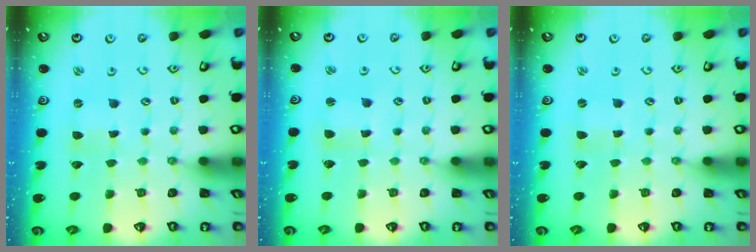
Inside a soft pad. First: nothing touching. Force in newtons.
{"total": 2.7, "press": 2.7, "slide": 0.3}
{"total": 0.0}